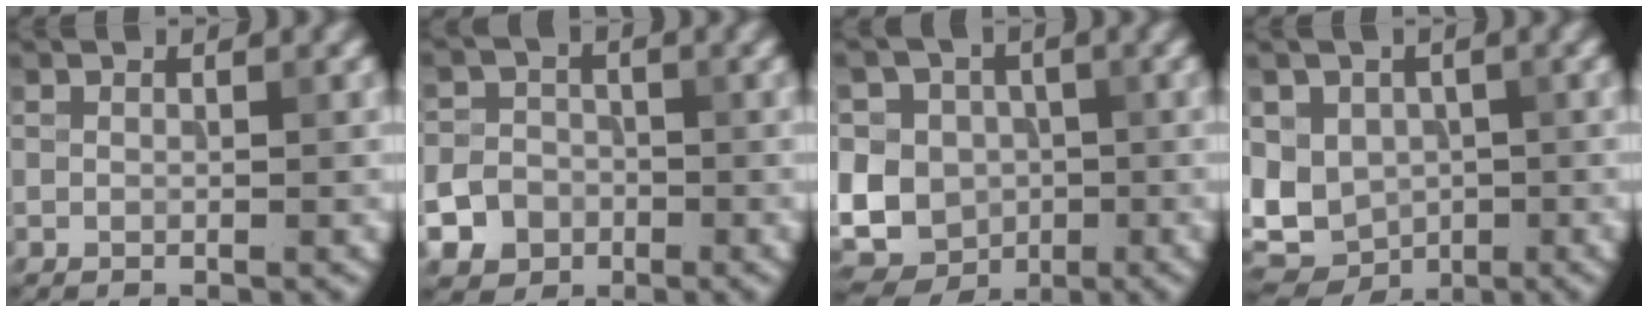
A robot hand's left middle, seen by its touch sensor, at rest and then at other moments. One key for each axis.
{"total": 6.9, "fx": -3.6, "fy": 5.7, "fz": 1.6, "tx": -0.026, "ty": -0.019, "tz": -0.077}
{"total": 12.3, "fx": -1.0, "fy": 11.3, "fz": 4.9, "tx": -0.112, "ty": 0.020, "tz": -0.044}
{"total": 7.2, "fx": -0.3, "fy": 5.9, "fz": 4.1, "tx": -0.066, "ty": -0.005, "tz": -0.001}